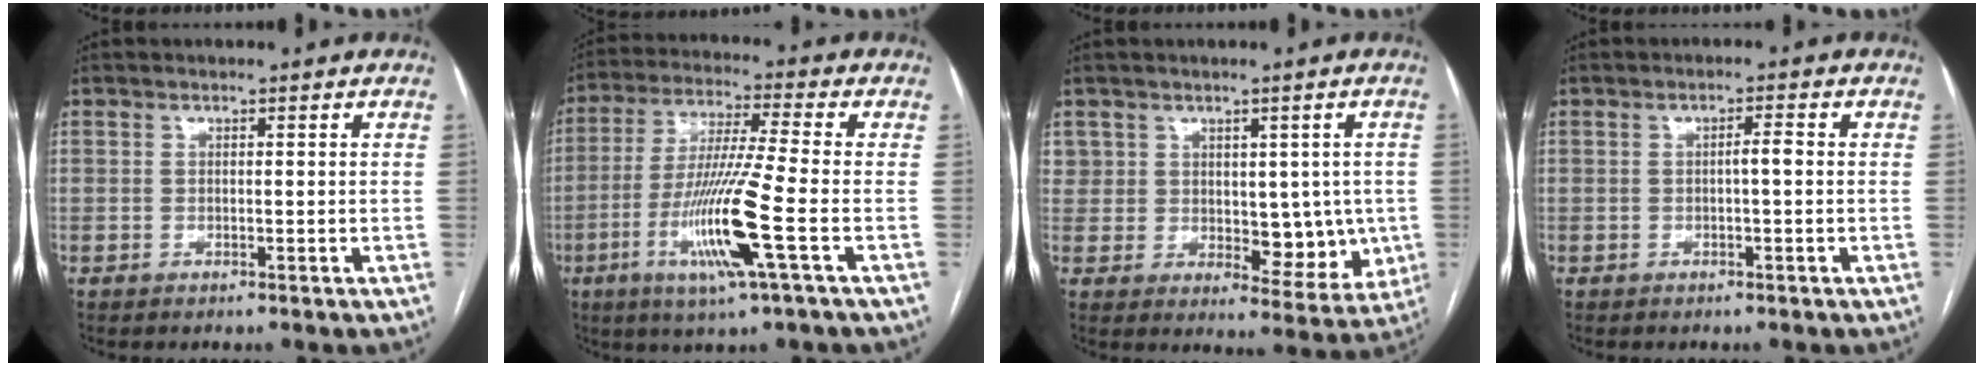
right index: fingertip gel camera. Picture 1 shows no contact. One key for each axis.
{"total": 13.3, "fx": -4.3, "fy": -0.9, "fz": 12.5, "tx": -0.254, "ty": -0.019, "tz": -0.085}
{"total": 7.9, "fx": 0.9, "fy": 5.9, "fz": 5.2, "tx": -0.047, "ty": 0.006, "tz": 0.034}
{"total": 1.7, "fx": -0.2, "fy": 0.2, "fz": 1.7, "tx": -0.026, "ty": 0.004, "tz": -0.001}